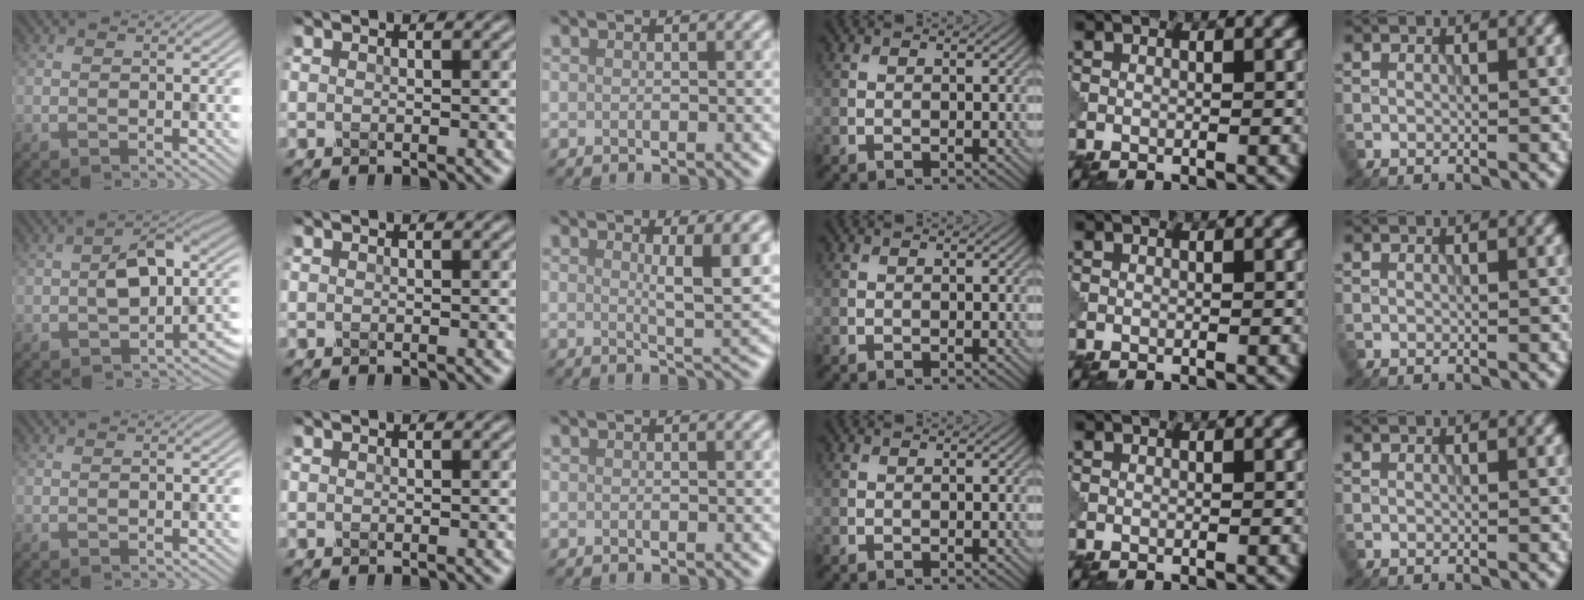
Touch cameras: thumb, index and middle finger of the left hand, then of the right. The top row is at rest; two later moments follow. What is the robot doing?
{"motion": "shake", "object": "medicine bottle"}